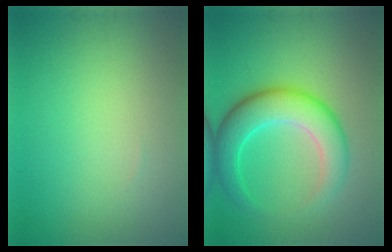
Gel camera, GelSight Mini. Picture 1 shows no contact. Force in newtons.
{"total": 6.6, "press": 6.6, "slide": 0.1}